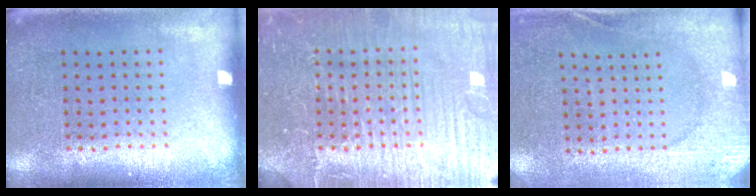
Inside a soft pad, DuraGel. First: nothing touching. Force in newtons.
{"total": 7.5, "press": 7.5, "slide": 0.9}
{"total": 2.6, "press": 2.4, "slide": 0.9}